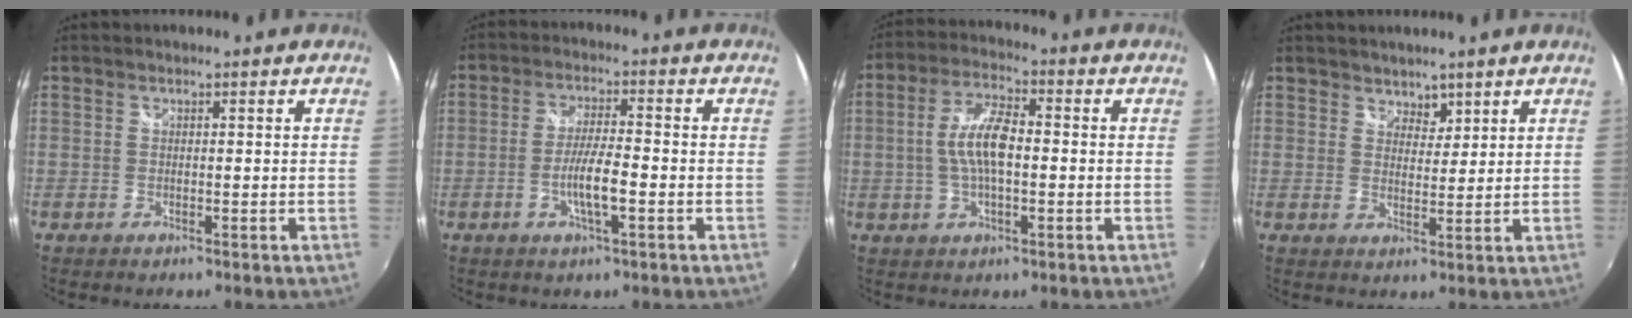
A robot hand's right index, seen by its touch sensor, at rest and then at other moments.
{"total": 6.0, "force": [-2.2, 0.7, 5.6], "torque": [-0.107, -0.005, -0.039]}
{"total": 8.3, "force": [-0.6, 3.0, 7.8], "torque": [-0.153, 0.009, -0.012]}
{"total": 3.0, "force": [2.3, 1.9, 0.4], "torque": [0.003, 0.003, 0.039]}